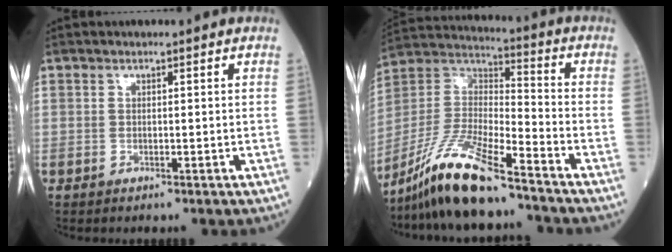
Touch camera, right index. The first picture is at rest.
{"total": 15.0, "force": [-11.5, 1.7, 9.6], "torque": [-0.197, -0.012, -0.210]}